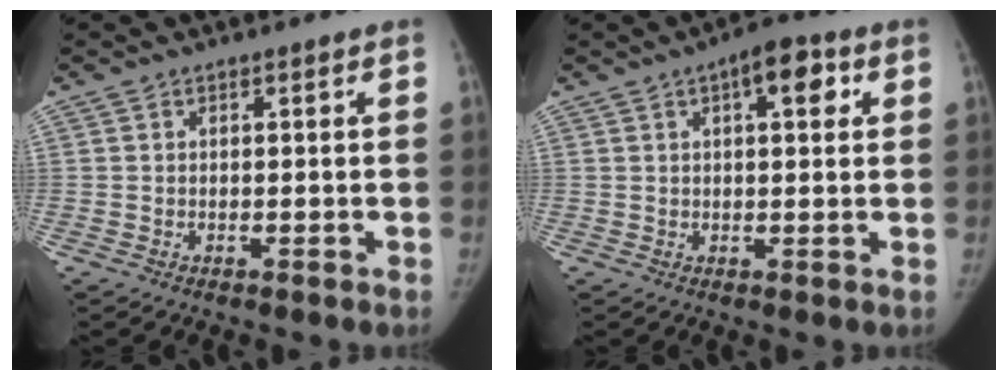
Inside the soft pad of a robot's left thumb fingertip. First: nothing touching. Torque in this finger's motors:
{"motor_torque": [0.20, 0.09, 0.93, -0.61, 0.15]}